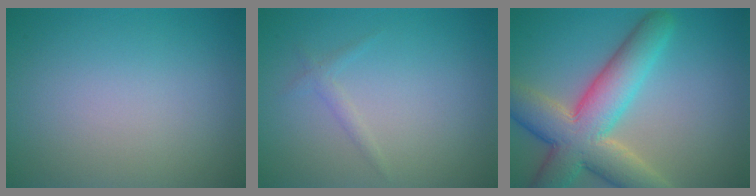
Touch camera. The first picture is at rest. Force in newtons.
{"total": 0.9, "press": 0.9, "slide": 0.1}
{"total": 9.4, "press": 9.3, "slide": 0.6}